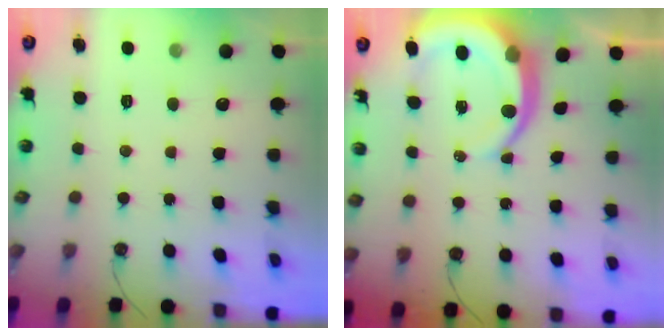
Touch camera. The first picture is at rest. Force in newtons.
{"total": 10.3, "press": 10.2, "slide": 1.2}